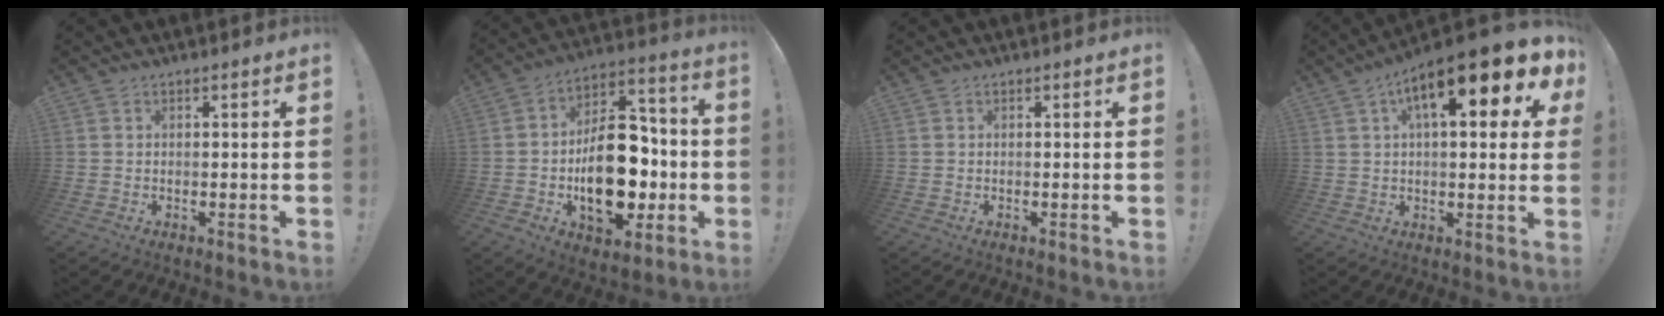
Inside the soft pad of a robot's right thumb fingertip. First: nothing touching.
{"total": 22.5, "force": [-4.6, 14.0, 17.1], "torque": [-0.258, 0.030, -0.058]}
{"total": 0.0}
{"total": 15.9, "force": [6.5, 5.0, 13.6], "torque": [-0.198, -0.026, 0.094]}